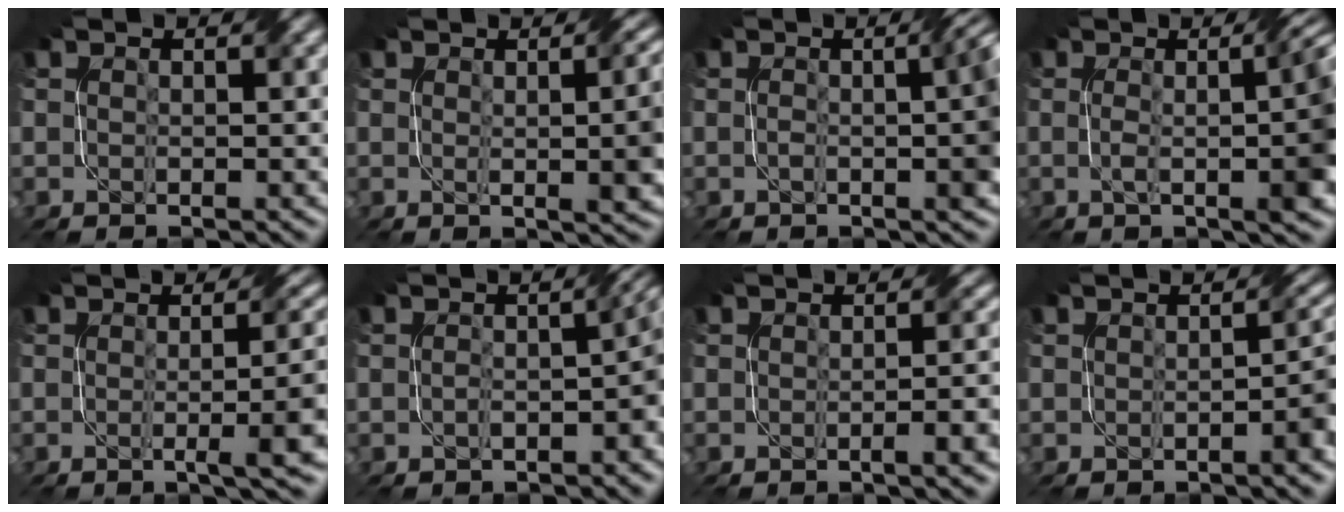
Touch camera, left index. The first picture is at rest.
{"total": 7.0, "force": [0.3, 2.3, 6.5], "torque": [-0.048, 0.010, 0.006]}
{"total": 5.9, "force": [-0.1, 1.9, 5.6], "torque": [-0.050, 0.010, -0.005]}
{"total": 10.1, "force": [0.0, 3.8, 9.4], "torque": [-0.095, 0.017, -0.006]}
{"total": 6.4, "force": [-0.7, 1.7, 6.1], "torque": [-0.062, -0.001, -0.008]}
{"total": 4.4, "force": [-1.1, 1.3, 4.0], "torque": [-0.058, 0.006, -0.018]}
{"total": 3.9, "force": [-0.7, 1.1, 3.6], "torque": [-0.030, 0.004, -0.012]}
{"total": 3.2, "force": [-0.7, 0.8, 3.1], "torque": [-0.025, 0.011, -0.014]}